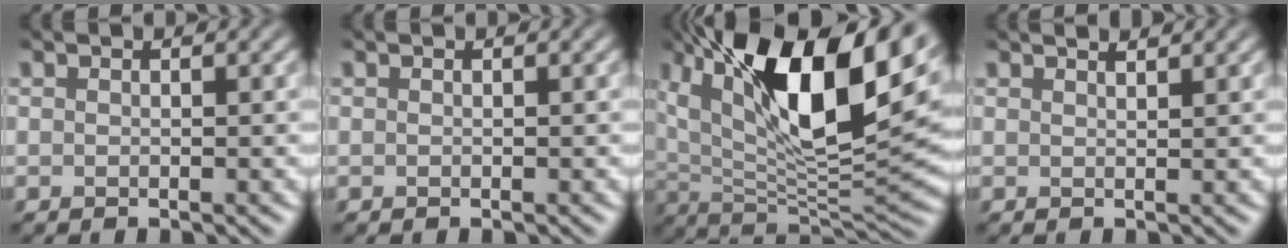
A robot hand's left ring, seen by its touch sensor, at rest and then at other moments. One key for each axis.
{"total": 0.0}
{"total": 16.7, "fx": 6.7, "fy": 6.5, "fz": 13.9, "tx": -0.235, "ty": 0.006, "tz": 0.114}
{"total": 1.7, "fx": 1.5, "fy": 0.3, "fz": 0.6, "tx": -0.005, "ty": 0.001, "tz": 0.015}